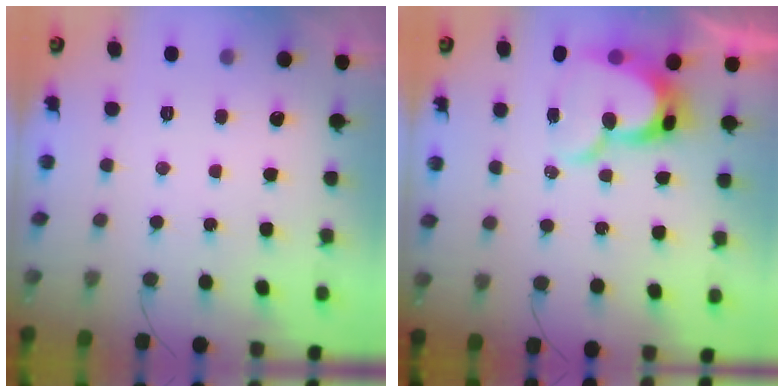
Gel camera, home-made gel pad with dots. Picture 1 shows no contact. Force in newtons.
{"total": 13.2, "press": 13.1, "slide": 1.3}